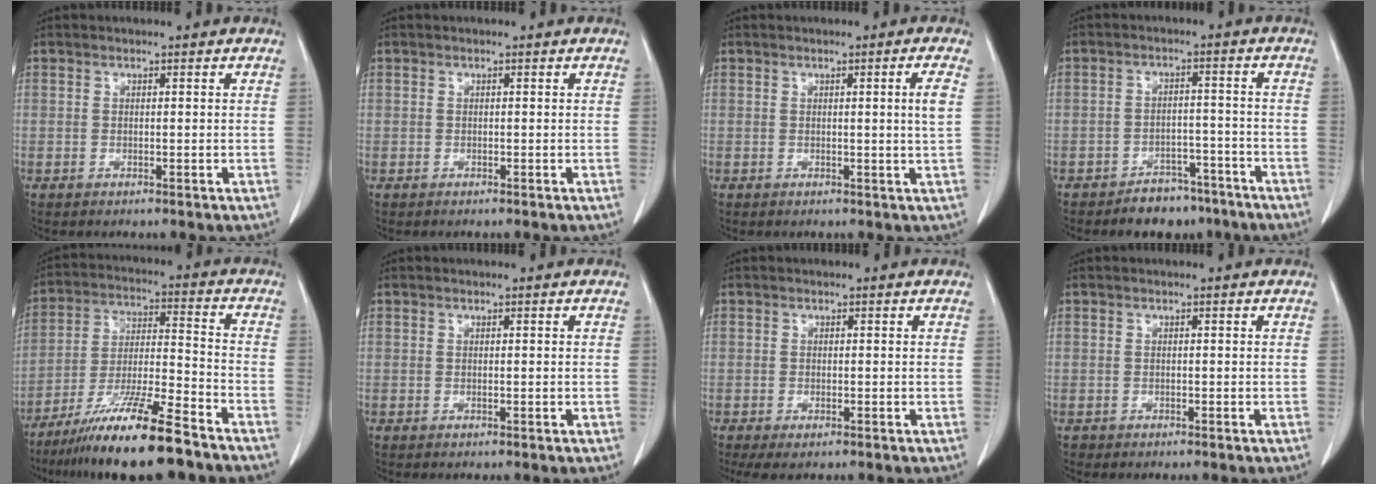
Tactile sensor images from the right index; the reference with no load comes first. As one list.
[{"total": 0.0}, {"total": 2.4, "force": [0.4, -0.8, 2.3], "torque": [-0.035, -0.005, 0.008]}, {"total": 6.5, "force": [-5.1, 3.6, 1.7], "torque": [-0.010, 0.012, -0.075]}, {"total": 15.8, "force": [-11.6, 0.8, 10.7], "torque": [-0.211, -0.031, -0.209]}, {"total": 0.0}, {"total": 2.6, "force": [-1.7, 0.8, 1.8], "torque": [-0.032, -0.008, -0.024]}, {"total": 0.6, "force": [-0.4, 0.5, -0.1], "torque": [-0.004, 0.004, -0.011]}]